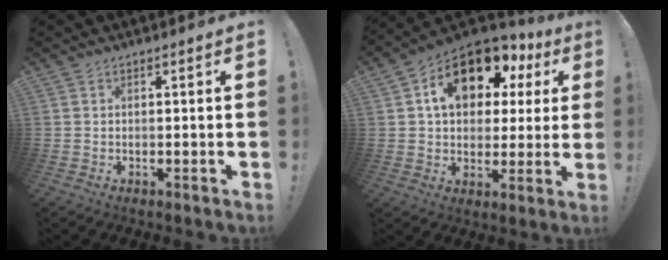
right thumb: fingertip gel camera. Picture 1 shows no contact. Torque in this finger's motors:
{"motor_torque": [0.29, 2.53, 1.82, 0.10, 0.09]}